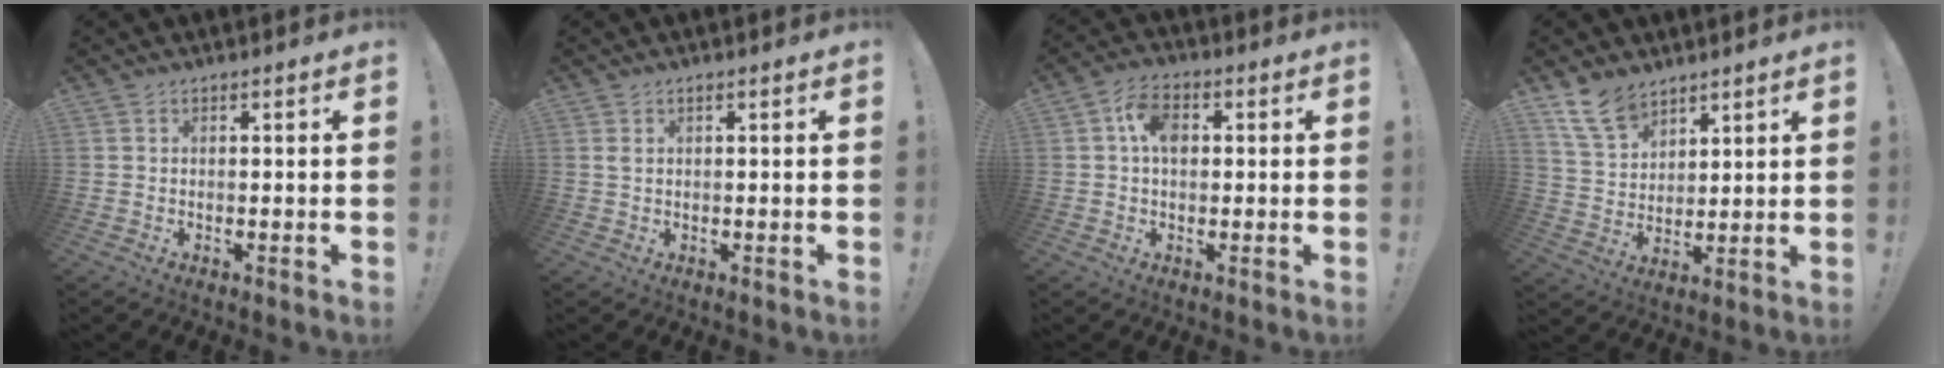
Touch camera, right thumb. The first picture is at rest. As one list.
[{"total": 1.3, "force": [0.6, 0.6, 1.0], "torque": [-0.021, 0.003, 0.009]}, {"total": 7.4, "force": [1.4, 4.9, 5.4], "torque": [-0.094, 0.011, 0.027]}, {"total": 10.3, "force": [7.8, 5.7, 3.7], "torque": [-0.081, -0.041, 0.155]}]